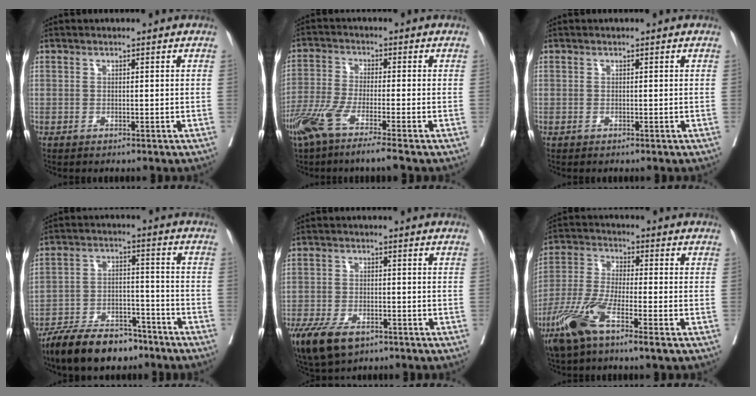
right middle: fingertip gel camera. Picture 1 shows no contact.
{"total": 7.8, "force": [-5.3, -0.2, 5.8], "torque": [-0.118, -0.024, -0.106]}
{"total": 0.0}
{"total": 12.2, "force": [-10.1, 4.5, 5.2], "torque": [-0.086, 0.007, -0.171]}
{"total": 9.5, "force": [-6.1, 4.5, 5.8], "torque": [-0.110, -0.013, -0.103]}
{"total": 10.0, "force": [-5.5, 1.1, 8.3], "torque": [-0.180, -0.016, -0.113]}